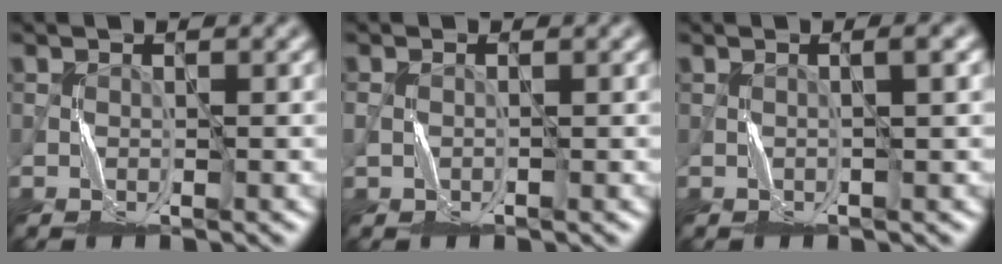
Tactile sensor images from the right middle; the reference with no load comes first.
{"total": 0.0}
{"total": 1.3, "force": [0.5, -0.1, 1.2], "torque": [-0.013, 0.004, 0.002]}